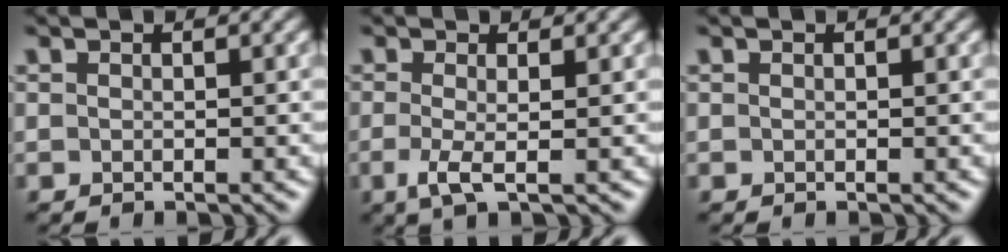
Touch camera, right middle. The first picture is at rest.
{"total": 2.3, "force": [-0.5, 0.5, 2.2], "torque": [-0.052, -0.008, -0.013]}
{"total": 0.0}